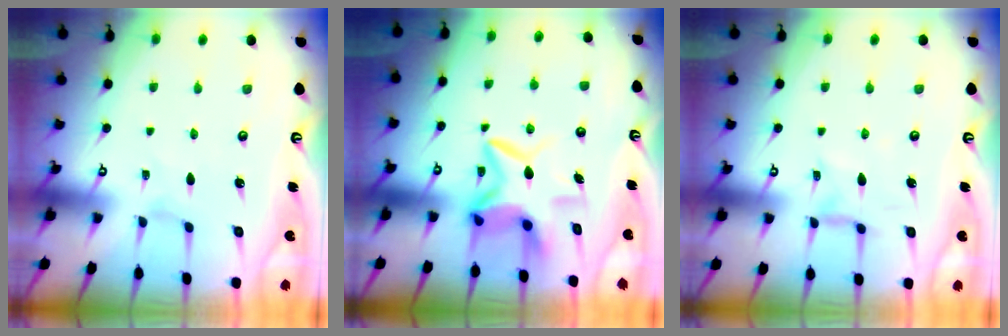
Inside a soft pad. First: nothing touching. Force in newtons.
{"total": 9.8, "press": 9.7, "slide": 1.6}
{"total": 1.4, "press": 1.4, "slide": 0.3}